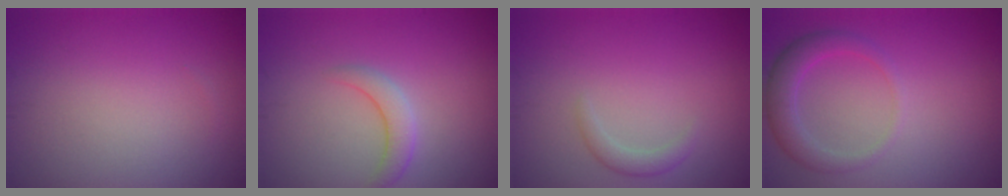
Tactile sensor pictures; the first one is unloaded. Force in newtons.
{"total": 2.2, "press": 2.2, "slide": 0.2}
{"total": 1.3, "press": 1.3, "slide": 0.1}
{"total": 2.9, "press": 2.9, "slide": 0.1}